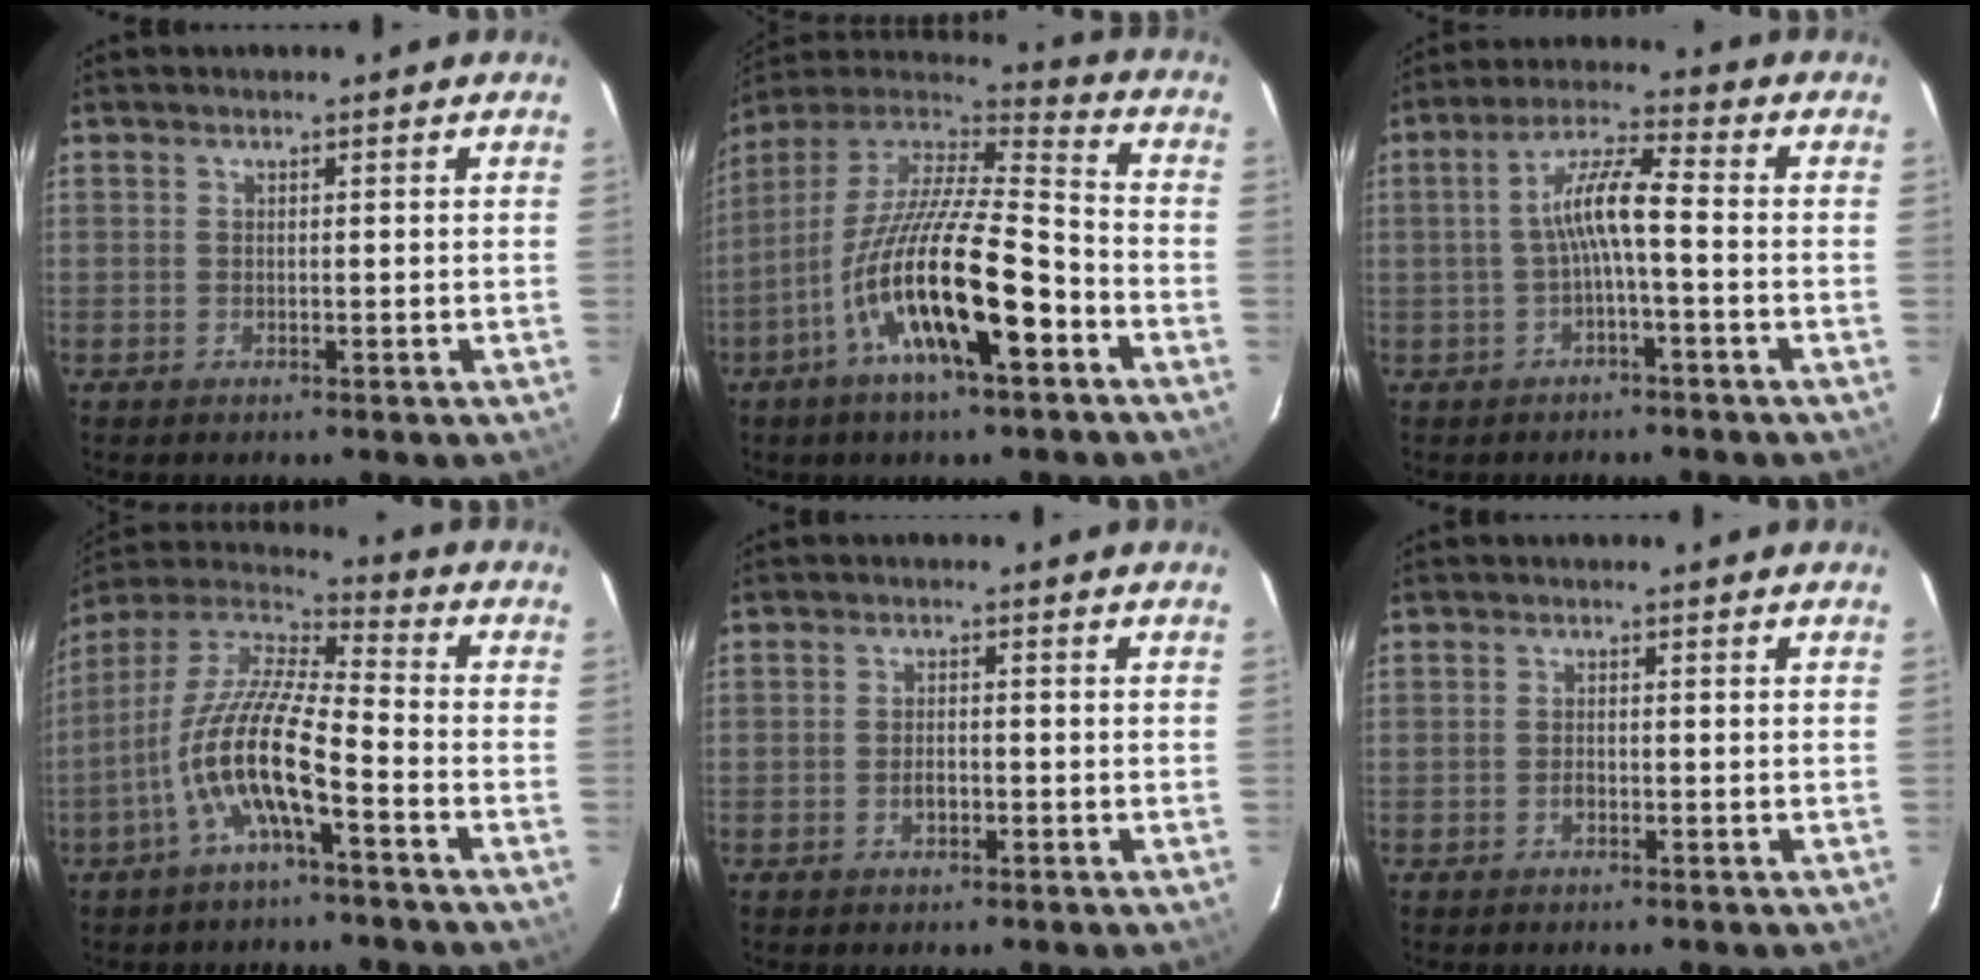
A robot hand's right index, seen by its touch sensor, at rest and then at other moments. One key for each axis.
{"total": 21.0, "fx": -9.0, "fy": 5.0, "fz": 18.4, "tx": -0.328, "ty": -0.035, "tz": -0.169}
{"total": 6.7, "fx": -1.4, "fy": 0.6, "fz": 6.5, "tx": -0.139, "ty": 0.017, "tz": -0.025}
{"total": 13.9, "fx": -5.6, "fy": 2.6, "fz": 12.4, "tx": -0.243, "ty": -0.004, "tz": -0.113}
{"total": 2.7, "fx": -1.2, "fy": 1.3, "fz": 2.0, "tx": -0.041, "ty": 0.000, "tz": -0.020}
{"total": 1.1, "fx": -0.6, "fy": 0.6, "fz": 0.7, "tx": -0.013, "ty": 0.003, "tz": -0.010}